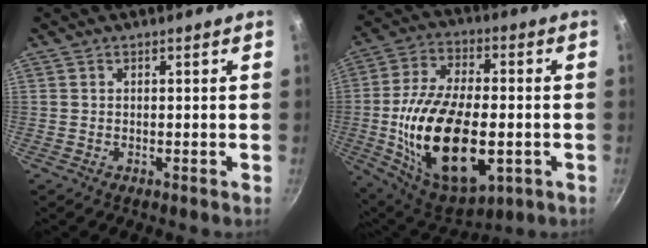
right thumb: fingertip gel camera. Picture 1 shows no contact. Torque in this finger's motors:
{"motor_torque": [0.04, 1.86, 2.16, -0.60, 0.69]}